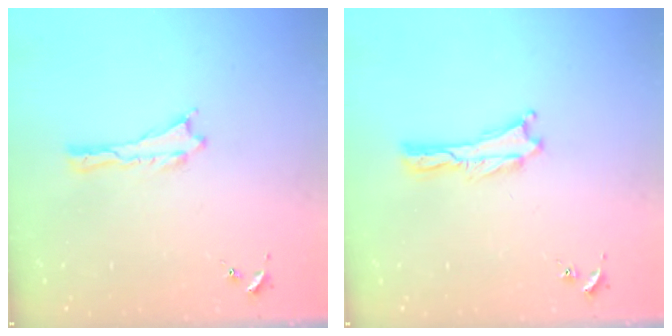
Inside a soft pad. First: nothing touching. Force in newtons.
{"total": 0.0}